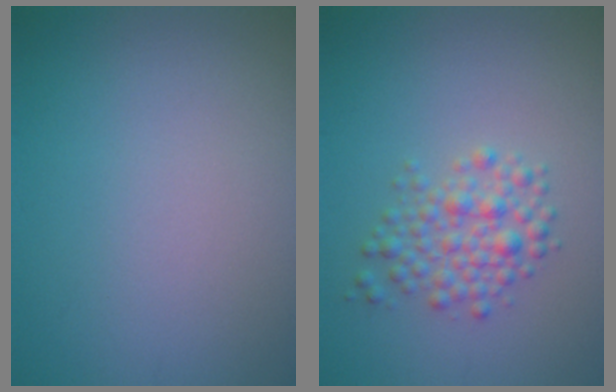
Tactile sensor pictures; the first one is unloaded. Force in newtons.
{"total": 2.8, "press": 2.8, "slide": 0.1}